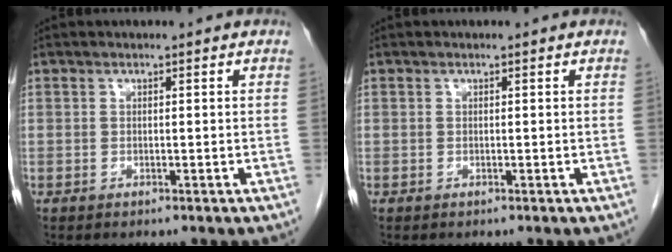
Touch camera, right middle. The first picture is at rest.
{"total": 0.0}